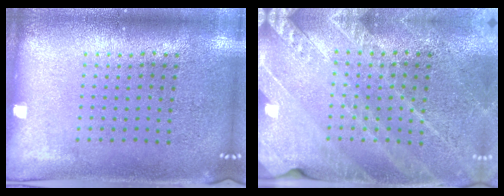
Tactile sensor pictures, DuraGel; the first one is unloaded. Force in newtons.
{"total": 2.6, "press": 2.5, "slide": 0.6}